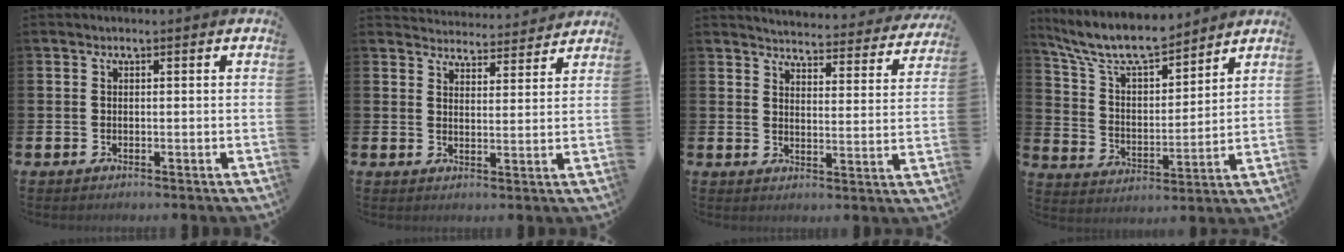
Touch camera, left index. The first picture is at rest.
{"total": 4.2, "force": [4.2, 0.6, -0.3], "torque": [-0.004, -0.034, 0.072]}
{"total": 4.3, "force": [4.2, 0.4, 0.4], "torque": [-0.019, -0.041, 0.069]}
{"total": 9.6, "force": [8.7, 2.1, 3.5], "torque": [-0.106, -0.049, 0.157]}